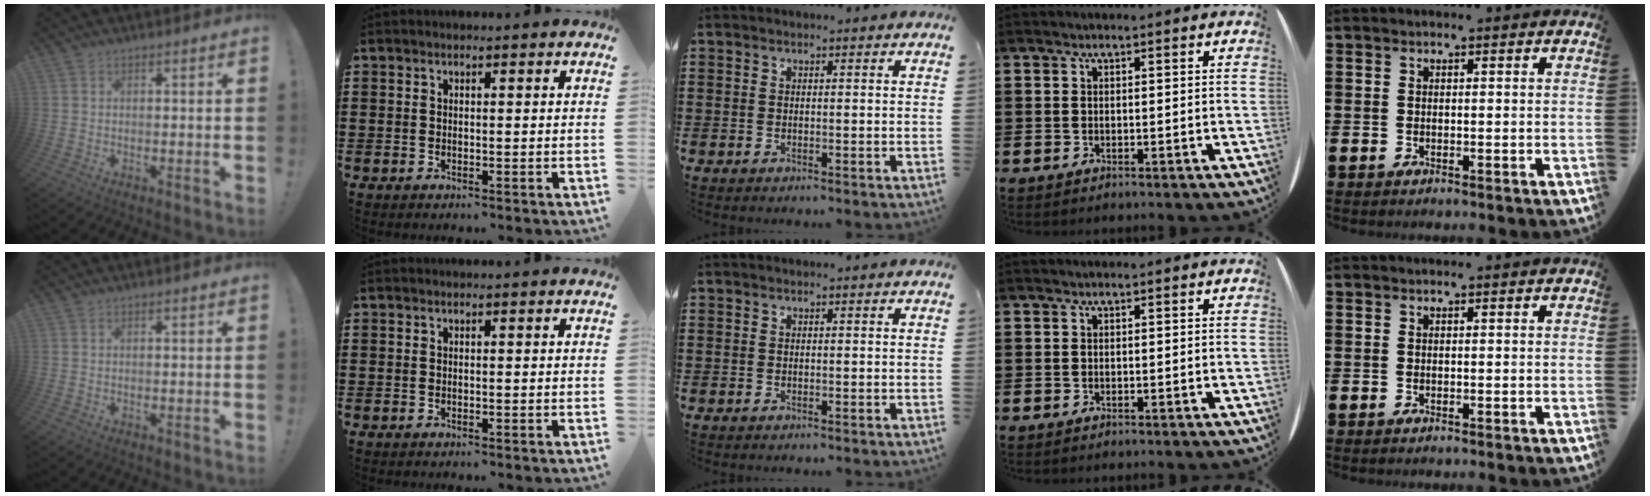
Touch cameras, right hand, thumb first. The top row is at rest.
{}